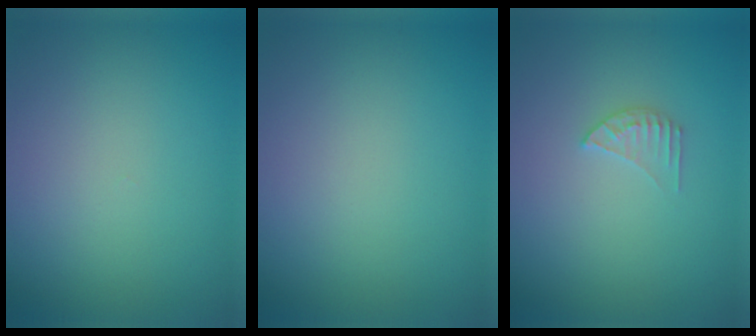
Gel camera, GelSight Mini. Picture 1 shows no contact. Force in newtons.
{"total": 0.0}
{"total": 1.5, "press": 1.5, "slide": 0.2}